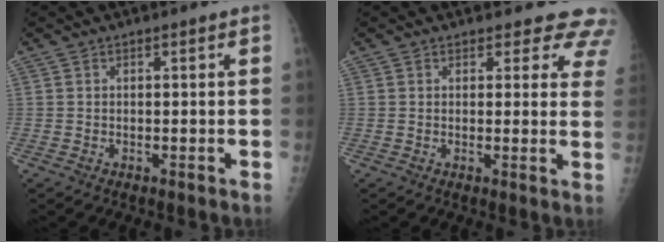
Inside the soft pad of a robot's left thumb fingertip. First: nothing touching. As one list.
[{"total": 8.2, "force": [7.2, 3.8, 1.3], "torque": [0.043, -0.031, 0.051]}]